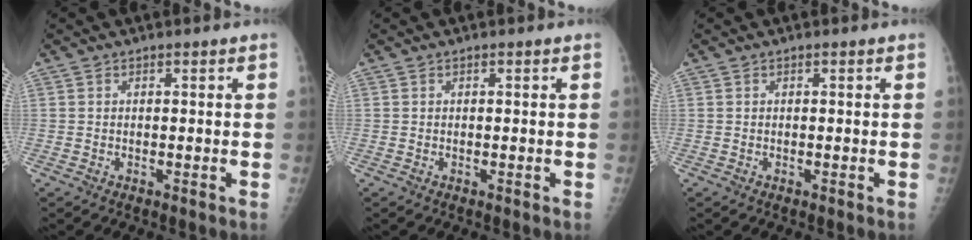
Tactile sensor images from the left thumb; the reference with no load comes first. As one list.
[{"total": 0.0}, {"total": 0.0}]